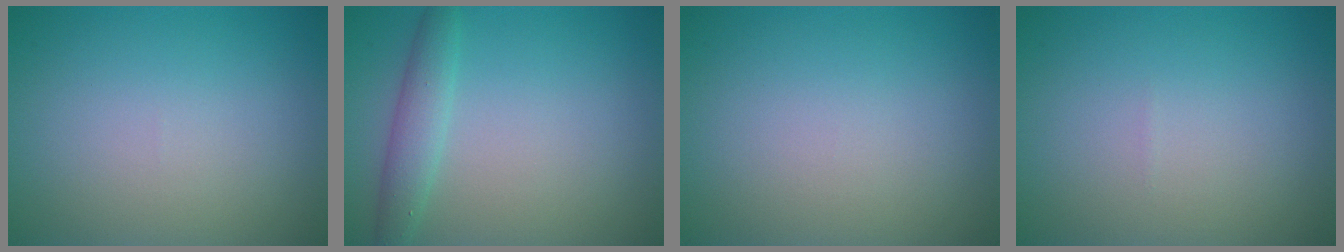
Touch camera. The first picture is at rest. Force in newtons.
{"total": 1.9, "press": 1.9, "slide": 0.1}
{"total": 0.0}
{"total": 0.0}